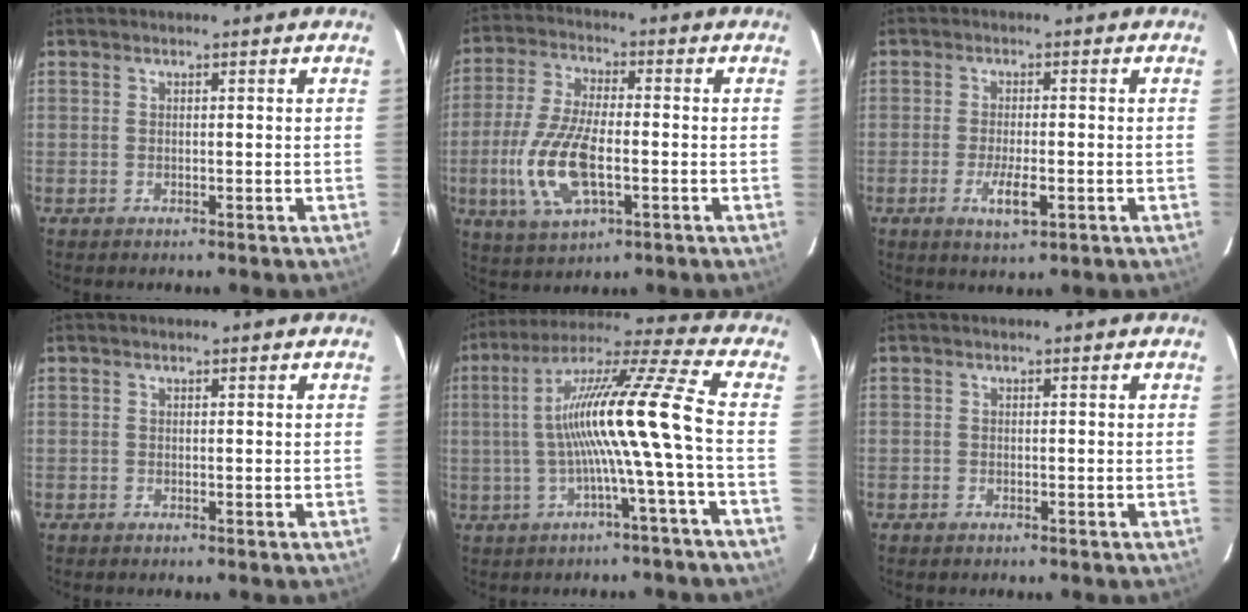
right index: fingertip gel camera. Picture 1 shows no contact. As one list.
[{"total": 13.8, "force": [-3.4, 5.8, 12.1], "torque": [-0.262, -0.006, -0.062]}, {"total": 5.0, "force": [-2.0, 1.3, 4.4], "torque": [-0.090, -0.011, -0.034]}, {"total": 0.0}, {"total": 14.8, "force": [-2.2, -2.5, 14.4], "torque": [-0.251, 0.006, -0.038]}, {"total": 0.9, "force": [-0.7, 0.6, 0.0], "torque": [-0.001, 0.003, -0.012]}]